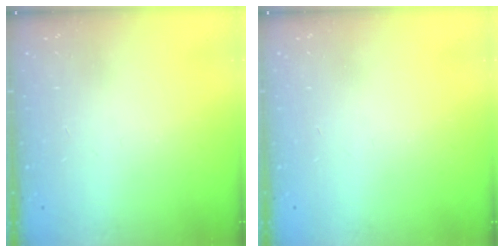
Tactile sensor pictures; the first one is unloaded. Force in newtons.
{"total": 0.0}